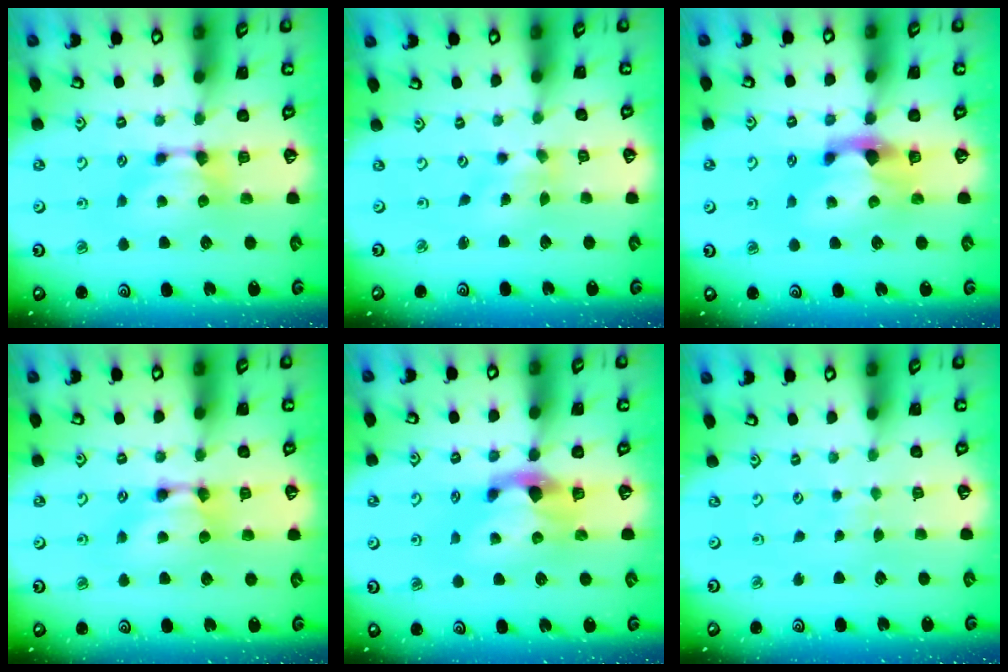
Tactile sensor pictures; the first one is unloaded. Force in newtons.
{"total": 2.5, "press": 2.3, "slide": 0.9}
{"total": 3.1, "press": 2.8, "slide": 1.4}
{"total": 2.1, "press": 2.1, "slide": 0.0}
{"total": 2.9, "press": 2.5, "slide": 1.5}
{"total": 5.8, "press": 5.8, "slide": 0.2}